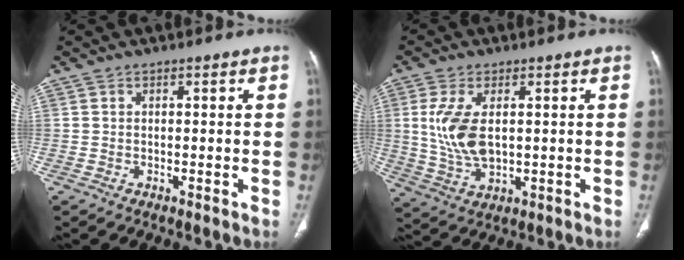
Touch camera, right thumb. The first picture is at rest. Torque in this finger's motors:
{"motor_torque": [-0.67, 1.61, 0.70, 0.46, 0.04]}